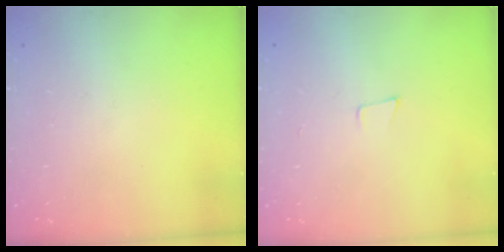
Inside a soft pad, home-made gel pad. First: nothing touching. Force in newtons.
{"total": 4.6, "press": 3.6, "slide": 2.9}